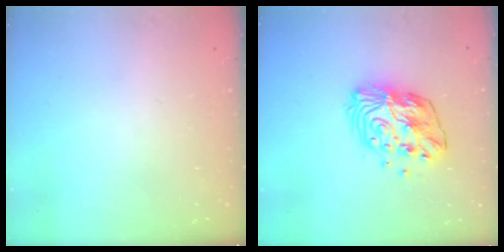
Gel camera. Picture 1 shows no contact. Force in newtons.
{"total": 13.5, "press": 13.5, "slide": 1.0}